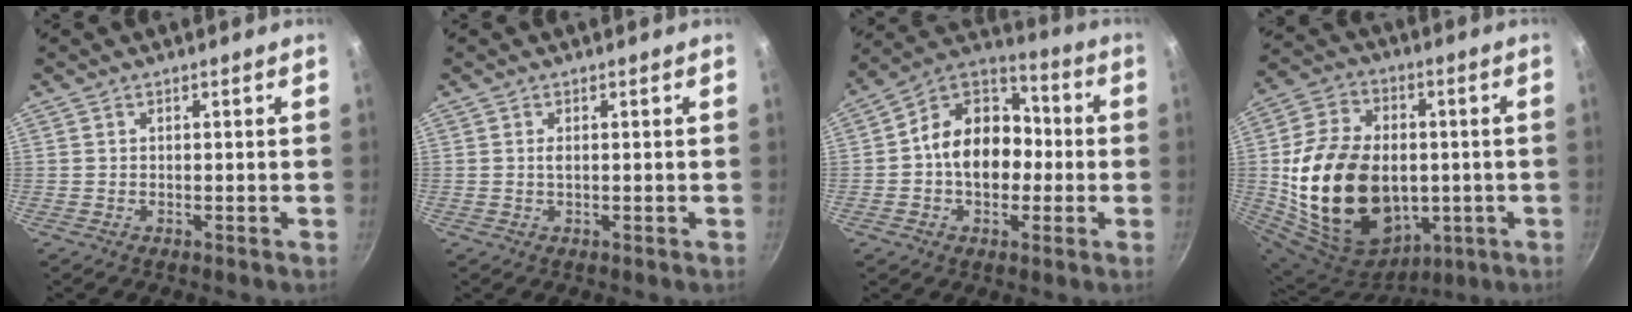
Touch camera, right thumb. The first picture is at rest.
{"total": 0.9, "force": [0.1, 0.4, 0.8], "torque": [-0.016, 0.001, 0.001]}
{"total": 15.2, "force": [-1.1, 11.5, 9.9], "torque": [-0.110, 0.043, -0.039]}
{"total": 26.3, "force": [-1.6, 18.8, 18.4], "torque": [-0.326, 0.016, -0.008]}